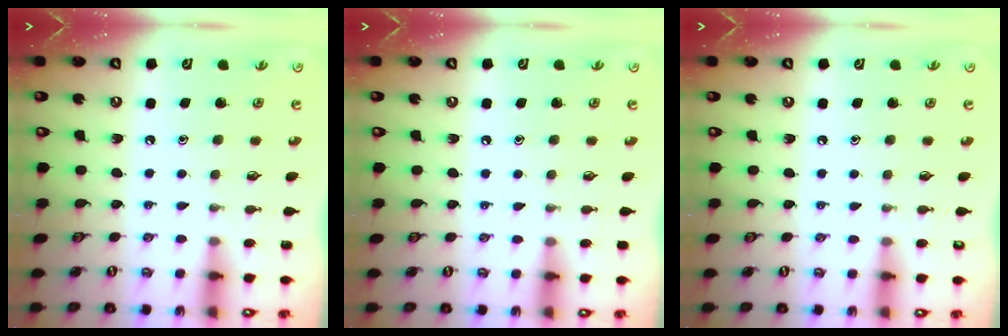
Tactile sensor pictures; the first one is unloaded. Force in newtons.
{"total": 4.0, "press": 4.0, "slide": 0.6}
{"total": 3.2, "press": 3.2, "slide": 0.6}